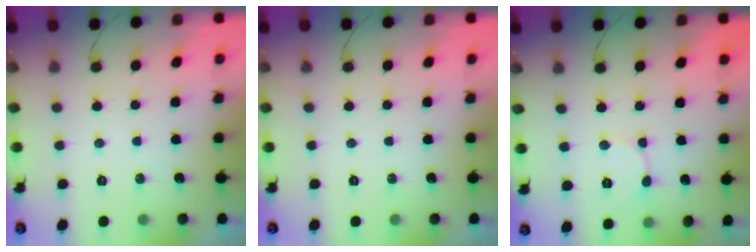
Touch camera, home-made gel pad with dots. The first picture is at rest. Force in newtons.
{"total": 0.0}
{"total": 3.7, "press": 3.7, "slide": 0.3}